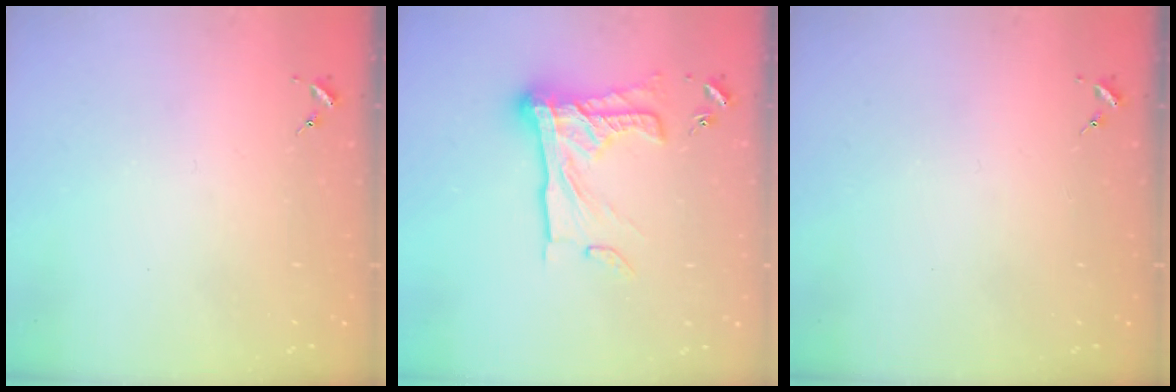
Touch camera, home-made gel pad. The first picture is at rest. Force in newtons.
{"total": 20.0, "press": 20.0, "slide": 1.5}
{"total": 0.0}